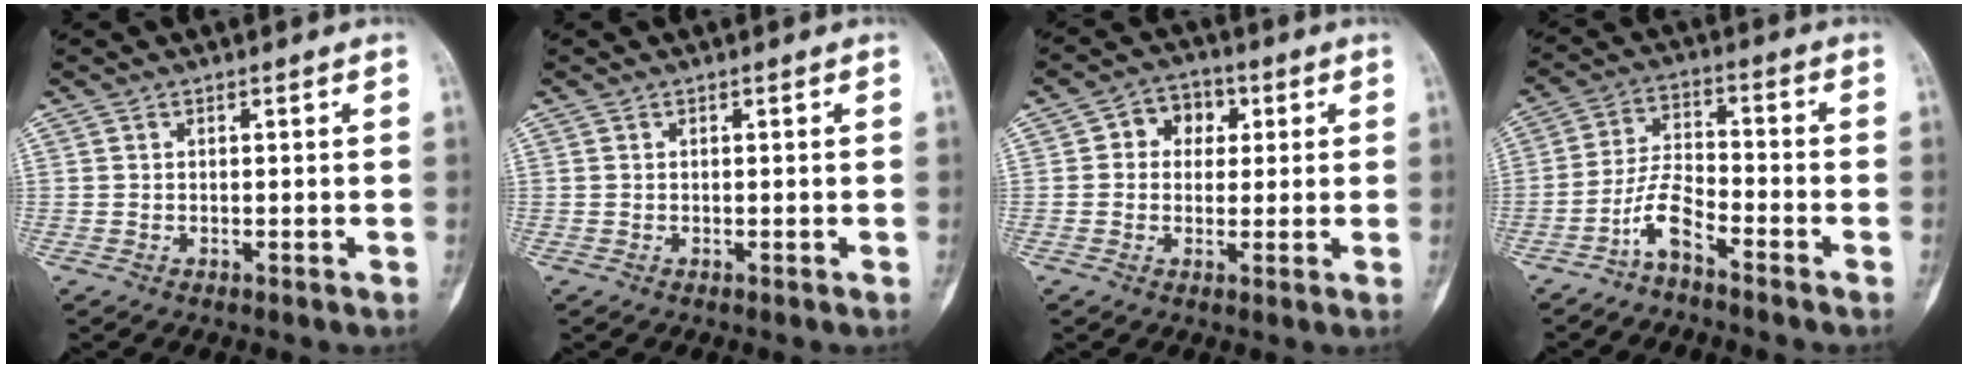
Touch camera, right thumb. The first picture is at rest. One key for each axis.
{"total": 0.0}
{"total": 6.4, "fx": 1.4, "fy": 5.2, "fz": 3.4, "tx": -0.013, "ty": 0.006, "tz": 0.014}
{"total": 6.0, "fx": -4.3, "fy": 1.5, "fz": 3.9, "tx": -0.081, "ty": 0.043, "tz": -0.092}